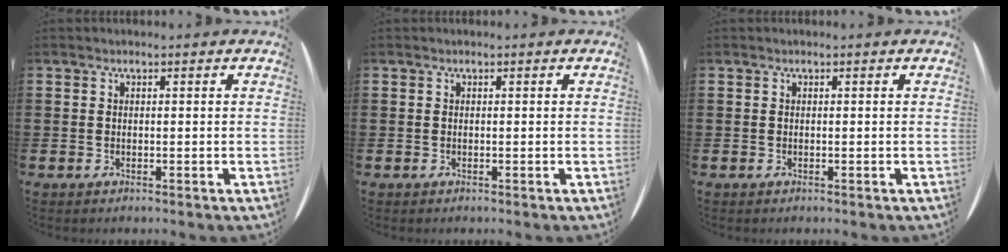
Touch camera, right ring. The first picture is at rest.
{"total": 0.0}
{"total": 0.0}